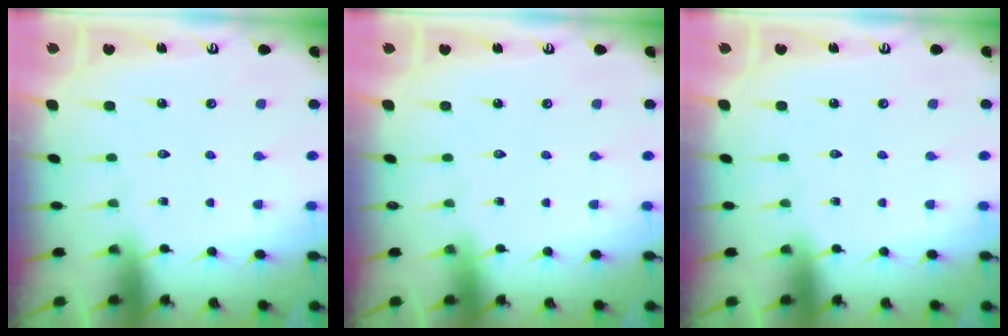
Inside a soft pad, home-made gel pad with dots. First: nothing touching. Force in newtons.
{"total": 0.0}
{"total": 0.0}